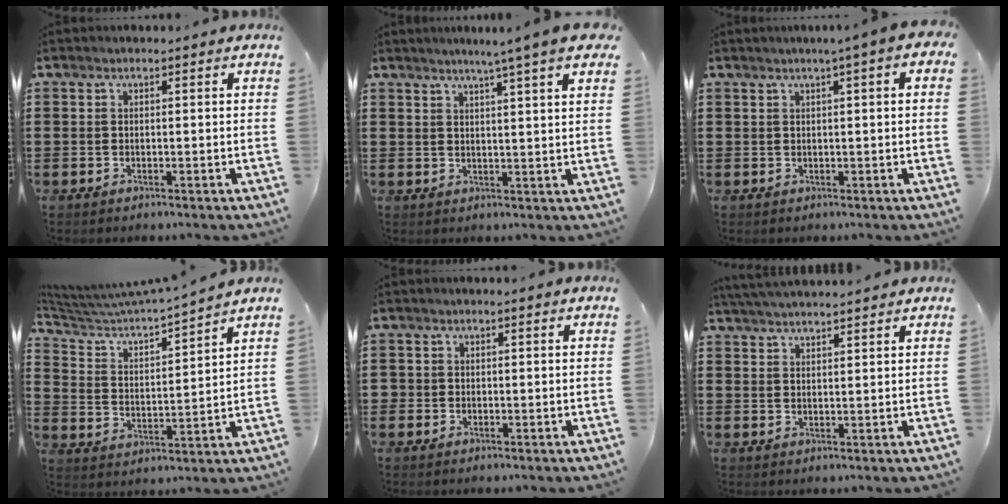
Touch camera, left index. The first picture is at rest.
{"total": 5.7, "force": [4.2, -0.7, 3.8], "torque": [-0.076, -0.016, 0.067]}
{"total": 2.3, "force": [0.9, 0.0, 2.2], "torque": [-0.041, -0.001, 0.015]}
{"total": 4.5, "force": [4.1, 0.1, 1.8], "torque": [-0.061, -0.032, 0.060]}
{"total": 0.9, "force": [-0.1, 0.9, 0.1], "torque": [-0.004, 0.005, -0.003]}
{"total": 3.1, "force": [3.0, -0.3, 0.6], "torque": [-0.019, -0.005, 0.057]}